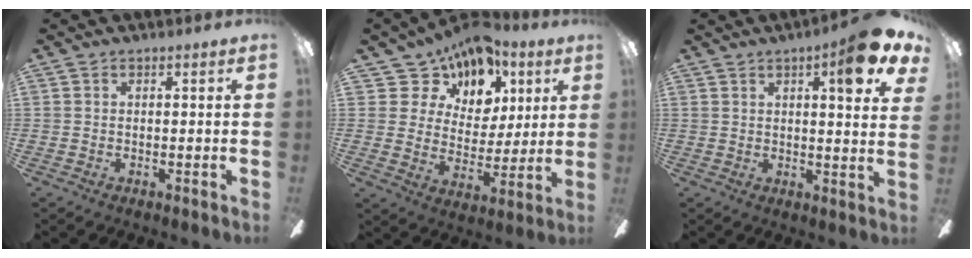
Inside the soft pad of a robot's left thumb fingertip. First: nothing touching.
{"total": 14.0, "force": [9.5, 9.5, 3.9], "torque": [-0.082, -0.057, 0.178]}
{"total": 8.7, "force": [4.6, 1.6, 7.2], "torque": [-0.098, -0.020, 0.067]}